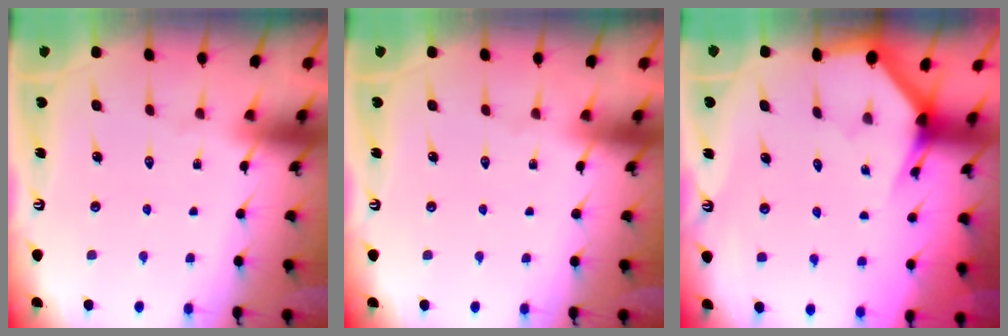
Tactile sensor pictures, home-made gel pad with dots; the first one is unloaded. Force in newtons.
{"total": 0.0}
{"total": 2.9, "press": 2.9, "slide": 0.1}